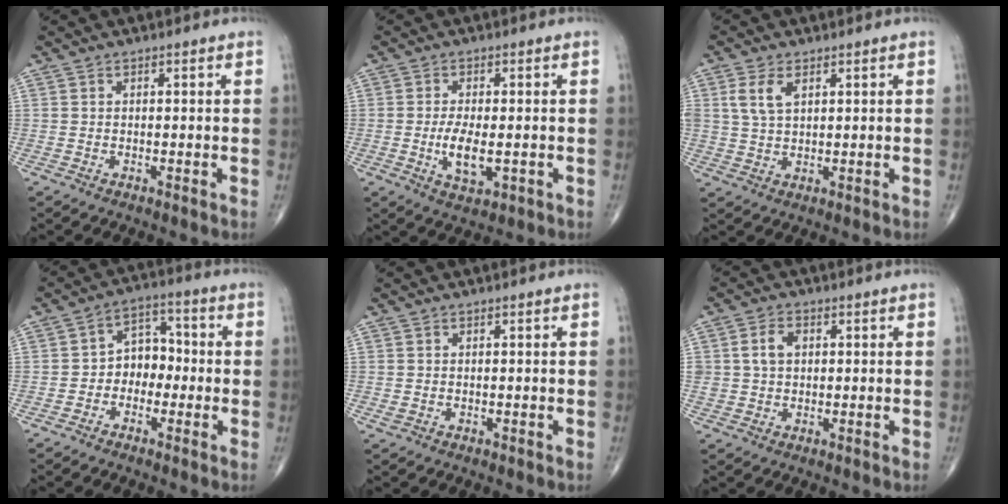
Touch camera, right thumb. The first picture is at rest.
{"total": 6.0, "force": [-1.2, 2.6, 5.2], "torque": [-0.101, -0.006, -0.020]}
{"total": 5.1, "force": [2.0, 2.7, 3.8], "torque": [-0.079, -0.002, 0.043]}
{"total": 7.0, "force": [-1.3, 5.4, 4.2], "torque": [-0.030, 0.034, -0.039]}
{"total": 0.7, "force": [0.0, 0.6, 0.4], "torque": [-0.010, 0.000, 0.003]}
{"total": 4.5, "force": [0.9, 3.3, 3.0], "torque": [-0.051, 0.004, 0.017]}